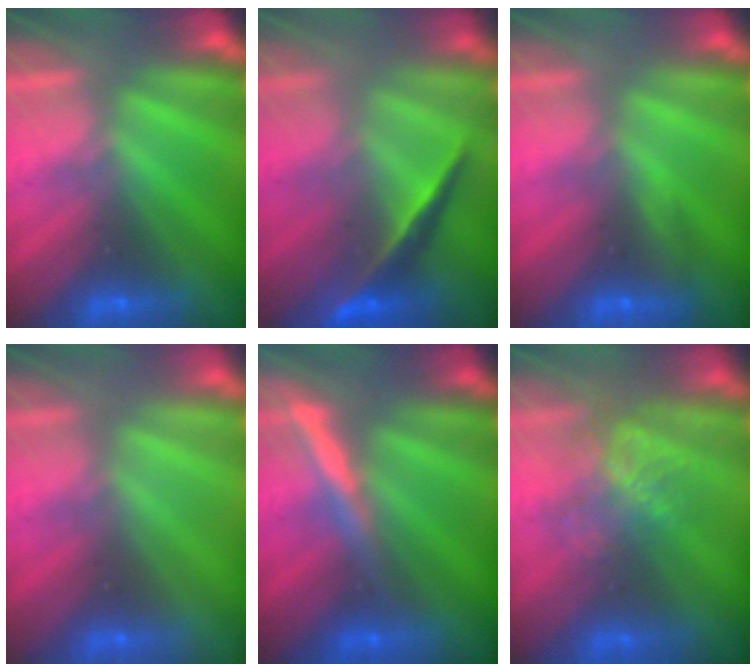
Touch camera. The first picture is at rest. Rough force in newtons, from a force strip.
{"total": 2.0}
{"total": 2.8}
{"total": 2.9}
{"total": 3.7}
{"total": 4.1}